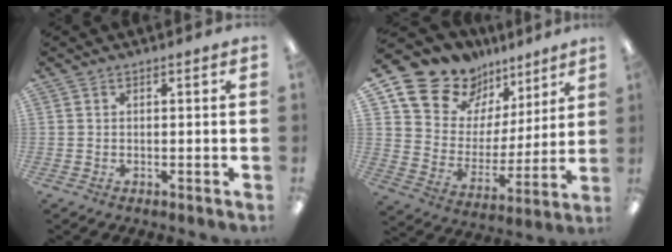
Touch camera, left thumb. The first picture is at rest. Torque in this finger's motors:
{"motor_torque": [2.00, 2.00, 1.55, -1.21, 0.07]}